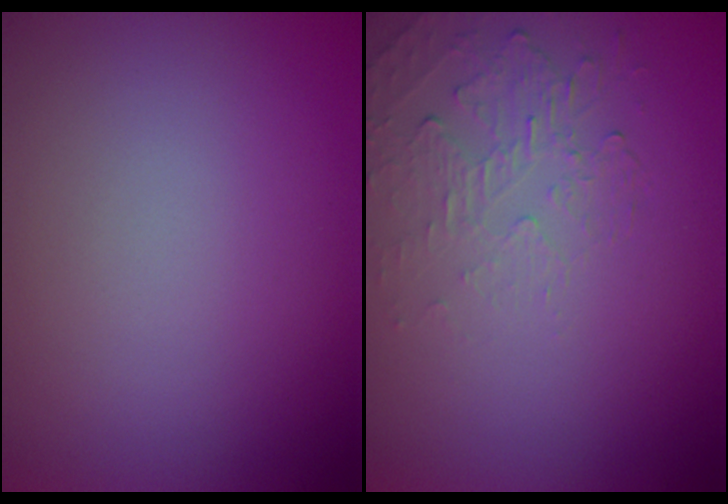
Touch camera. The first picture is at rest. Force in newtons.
{"total": 2.1, "press": 0.9, "slide": 1.9}